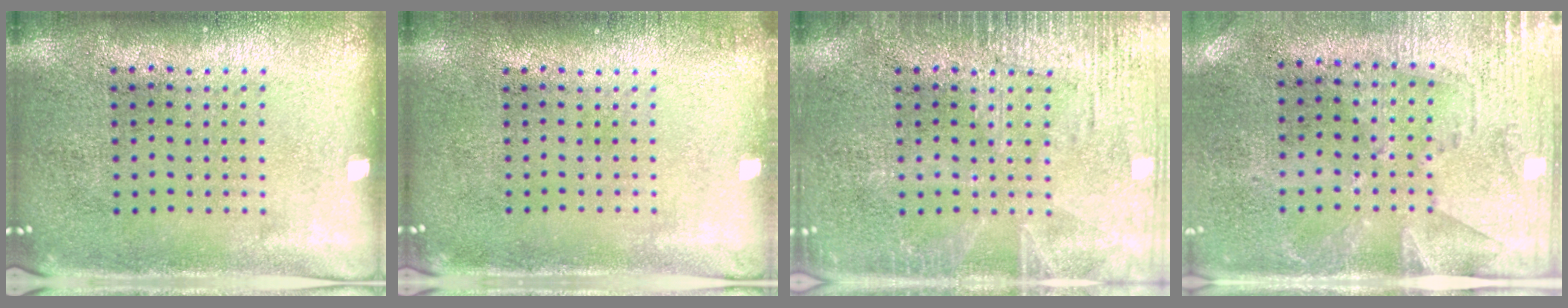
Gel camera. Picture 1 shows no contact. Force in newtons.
{"total": 0.8, "press": 0.8, "slide": 0.0}
{"total": 3.5, "press": 3.5, "slide": 0.5}
{"total": 2.7, "press": 2.3, "slide": 1.5}